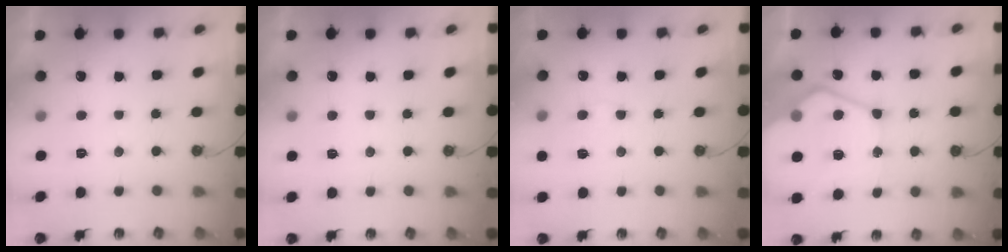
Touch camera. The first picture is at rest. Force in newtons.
{"total": 3.7, "press": 3.6, "slide": 0.4}
{"total": 5.7, "press": 5.7, "slide": 0.6}
{"total": 19.6, "press": 19.5, "slide": 1.8}